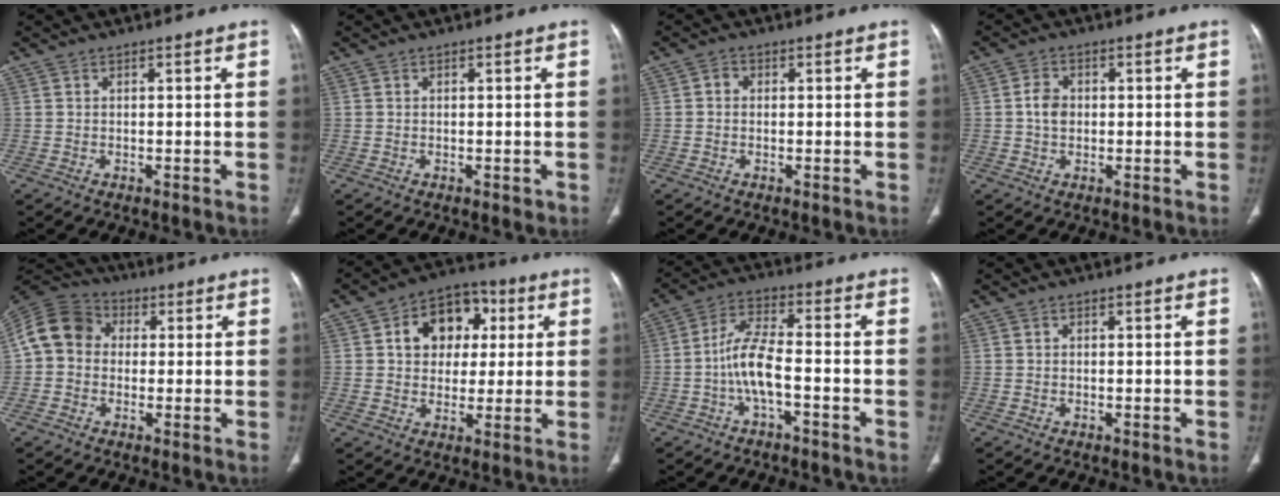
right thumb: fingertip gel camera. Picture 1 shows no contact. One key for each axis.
{"total": 0.7, "fx": -0.1, "fy": 0.5, "fz": 0.4, "tx": -0.004, "ty": 0.000, "tz": 0.001}
{"total": 1.5, "fx": 0.0, "fy": 1.4, "fz": 0.7, "tx": -0.003, "ty": 0.006, "tz": -0.005}
{"total": 3.7, "fx": 0.1, "fy": 3.0, "fz": 2.3, "tx": -0.033, "ty": 0.006, "tz": -0.003}
{"total": 10.6, "fx": 0.6, "fy": 9.1, "fz": 5.4, "tx": -0.090, "ty": 0.031, "tz": -0.006}
{"total": 12.3, "fx": 3.0, "fy": 9.6, "fz": 7.1, "tx": -0.062, "ty": 0.010, "tz": 0.040}
{"total": 7.6, "fx": -2.5, "fy": 2.5, "fz": 6.7, "tx": -0.141, "ty": 0.032, "tz": -0.050}
{"total": 0.0}